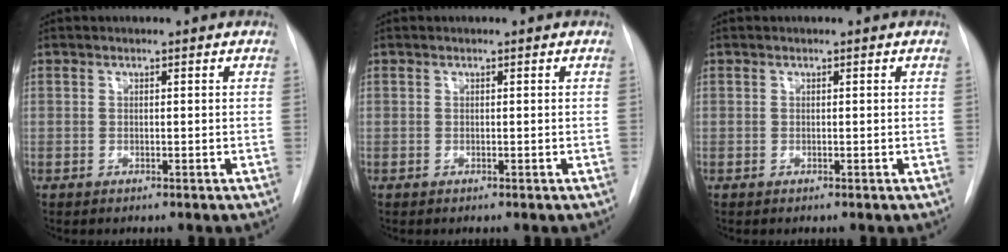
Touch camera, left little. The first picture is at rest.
{"total": 0.0}
{"total": 0.0}